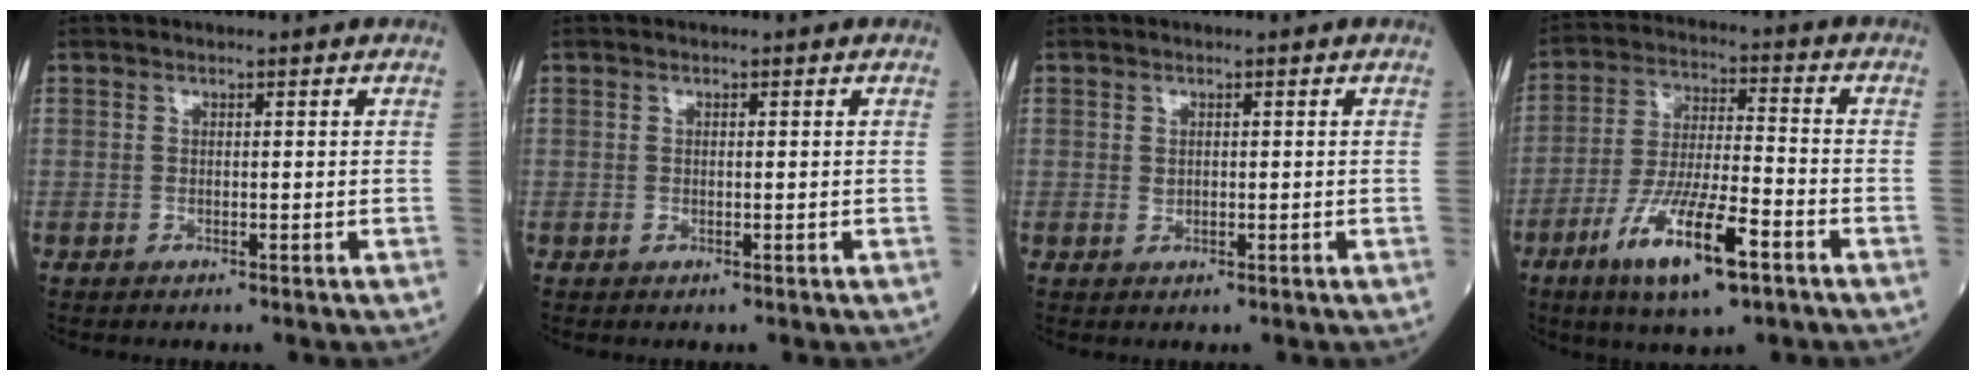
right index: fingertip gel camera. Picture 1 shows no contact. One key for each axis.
{"total": 0.0}
{"total": 0.7, "fx": 0.1, "fy": 0.5, "fz": 0.5, "tx": -0.009, "ty": -0.001, "tz": 0.003}
{"total": 13.0, "fx": -6.8, "fy": 2.3, "fz": 10.8, "tx": -0.206, "ty": -0.017, "tz": -0.121}